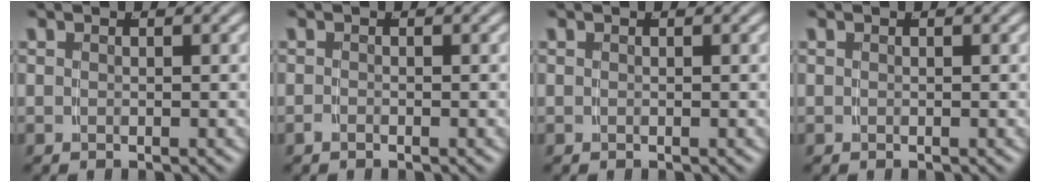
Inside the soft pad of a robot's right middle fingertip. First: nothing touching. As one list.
[{"total": 0.8, "force": [-0.7, -0.3, 0.1], "torque": [-0.002, -0.006, -0.011]}, {"total": 0.0}, {"total": 0.0}]